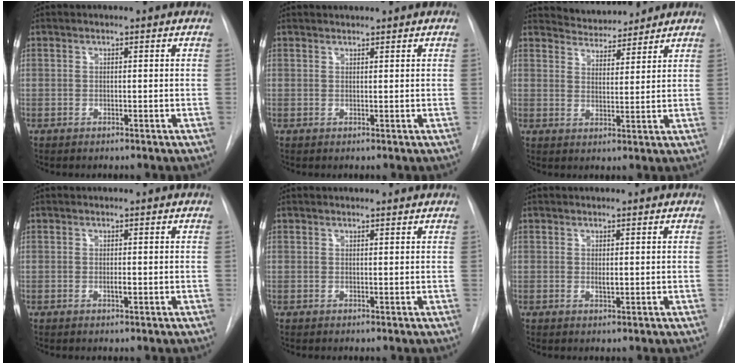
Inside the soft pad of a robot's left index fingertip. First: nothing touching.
{"total": 1.4, "force": [1.4, 0.0, 0.1], "torque": [-0.003, 0.015, 0.028]}
{"total": 6.7, "force": [6.5, 1.5, 0.7], "torque": [-0.014, 0.006, 0.102]}
{"total": 0.7, "force": [0.0, 0.2, 0.7], "torque": [-0.013, -0.003, 0.000]}
{"total": 3.1, "force": [3.0, 0.4, 0.6], "torque": [-0.011, 0.021, 0.037]}
{"total": 1.1, "force": [0.4, 0.4, 0.9], "torque": [-0.016, -0.003, 0.008]}